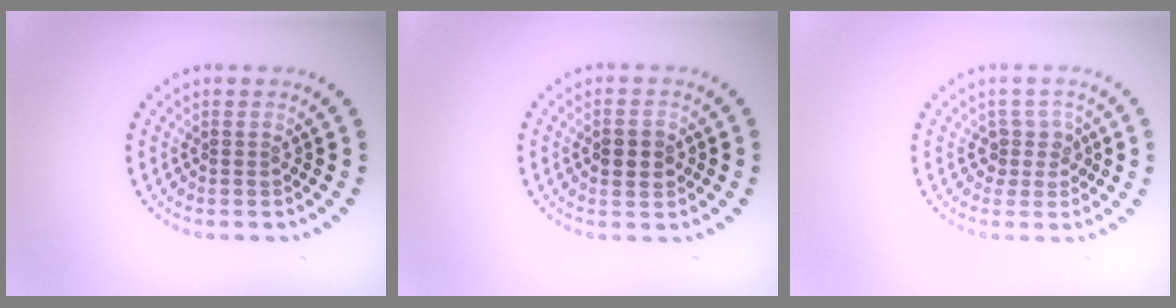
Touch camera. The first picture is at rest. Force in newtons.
{"total": 2.9, "press": 2.9, "slide": 0.0}
{"total": 2.0, "press": 1.6, "slide": 1.2}